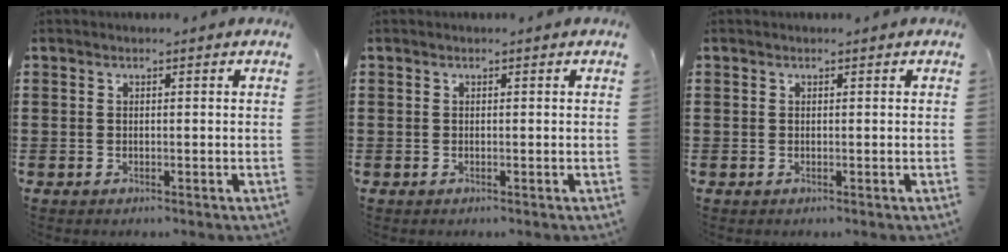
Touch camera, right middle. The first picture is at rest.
{"total": 0.0}
{"total": 0.0}